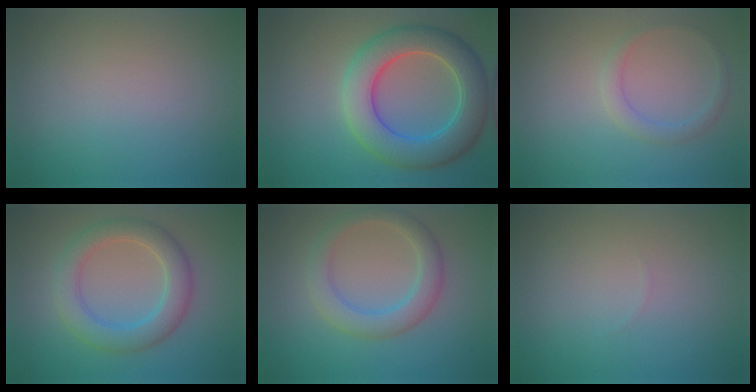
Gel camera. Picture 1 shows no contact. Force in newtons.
{"total": 8.0, "press": 7.9, "slide": 0.7}
{"total": 1.6, "press": 1.6, "slide": 0.2}
{"total": 4.6, "press": 4.6, "slide": 0.4}
{"total": 3.7, "press": 3.7, "slide": 0.3}
{"total": 0.0}